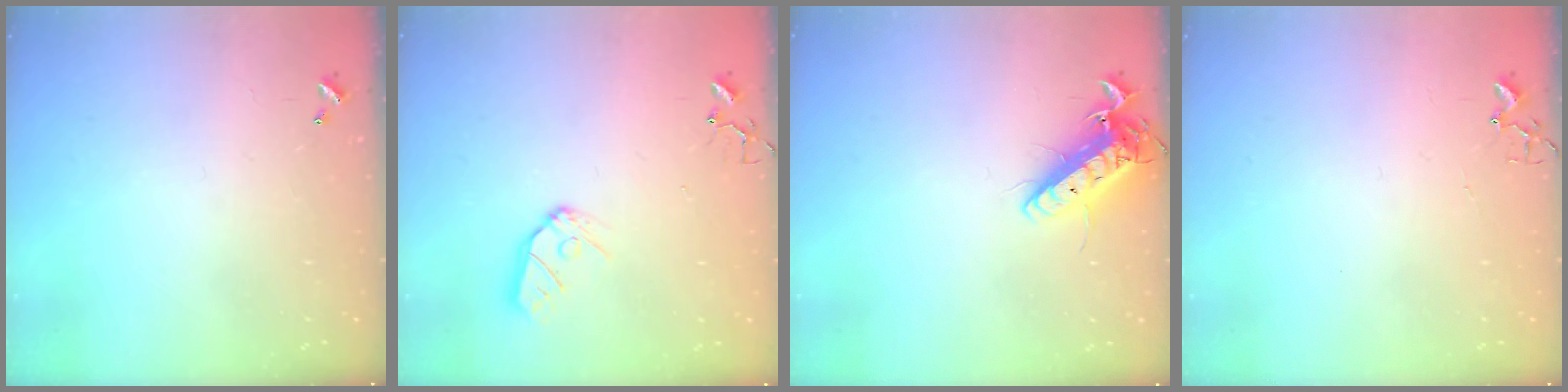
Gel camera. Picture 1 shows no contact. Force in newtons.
{"total": 9.2, "press": 9.2, "slide": 0.8}
{"total": 15.0, "press": 14.8, "slide": 2.4}
{"total": 1.9, "press": 1.9, "slide": 0.2}